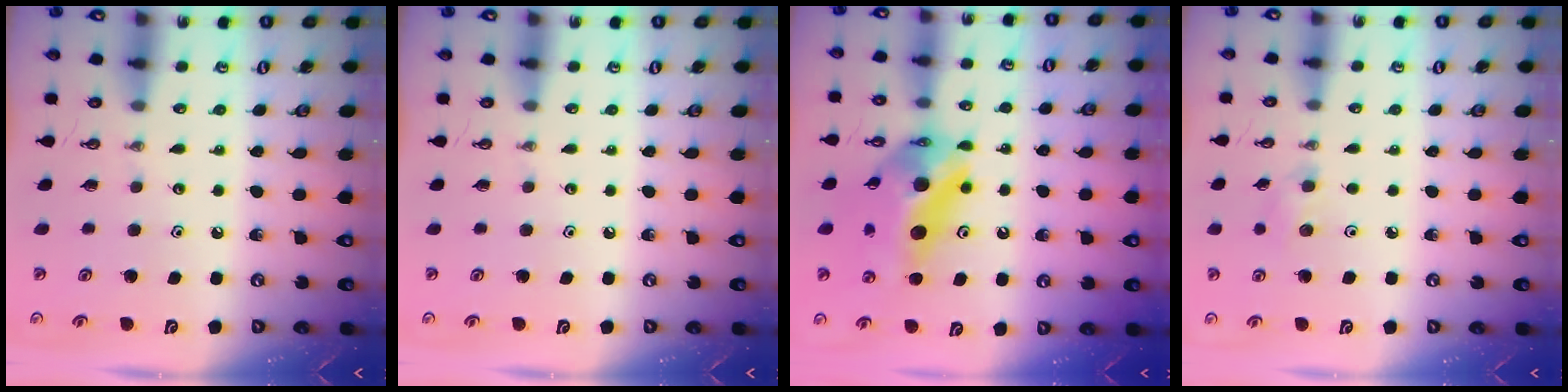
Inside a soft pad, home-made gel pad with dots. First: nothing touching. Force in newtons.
{"total": 0.0}
{"total": 14.7, "press": 13.0, "slide": 6.8}
{"total": 6.1, "press": 5.8, "slide": 2.0}